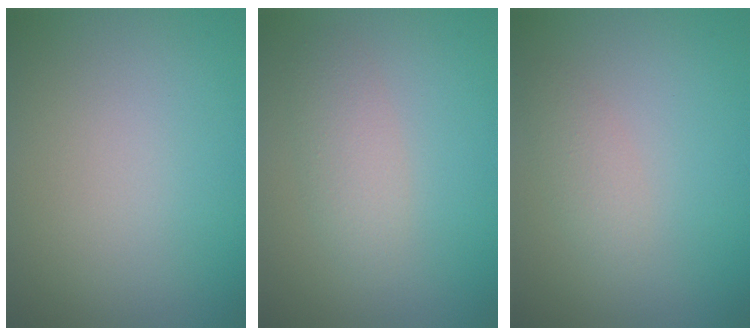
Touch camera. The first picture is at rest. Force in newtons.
{"total": 2.3, "press": 2.3, "slide": 0.1}
{"total": 1.5, "press": 1.5, "slide": 0.1}